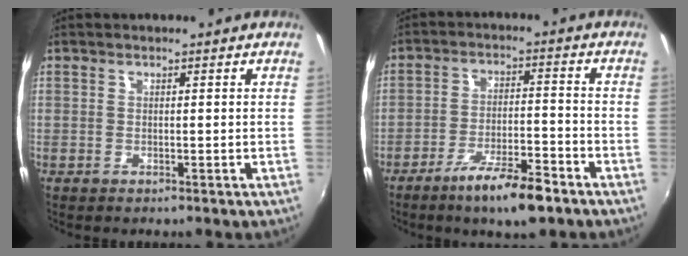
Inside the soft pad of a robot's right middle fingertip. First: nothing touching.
{"total": 9.9, "force": [-6.9, 1.9, 6.8], "torque": [-0.135, -0.009, -0.113]}